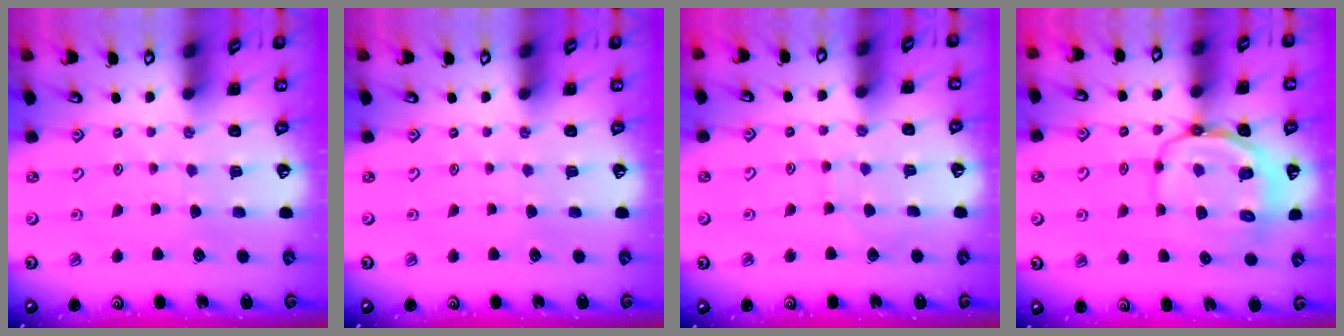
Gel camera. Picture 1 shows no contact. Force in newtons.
{"total": 0.0}
{"total": 2.6, "press": 2.6, "slide": 0.3}
{"total": 12.1, "press": 12.0, "slide": 2.0}